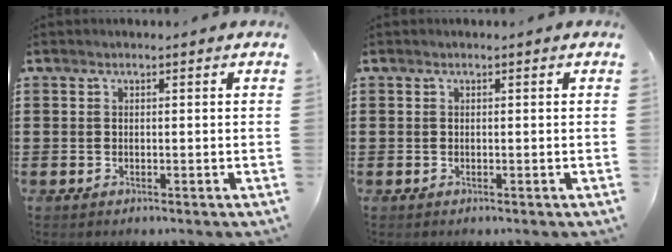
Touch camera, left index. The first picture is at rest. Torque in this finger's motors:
{"motor_torque": [0.01, 0.00, 0.00, 0.00]}